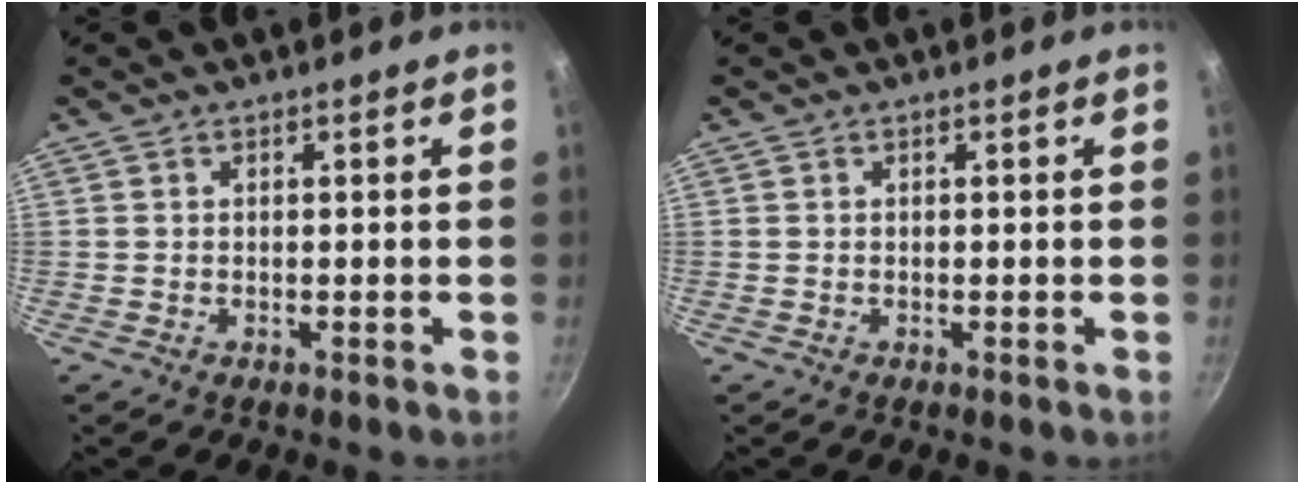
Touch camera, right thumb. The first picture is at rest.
{"total": 0.0}